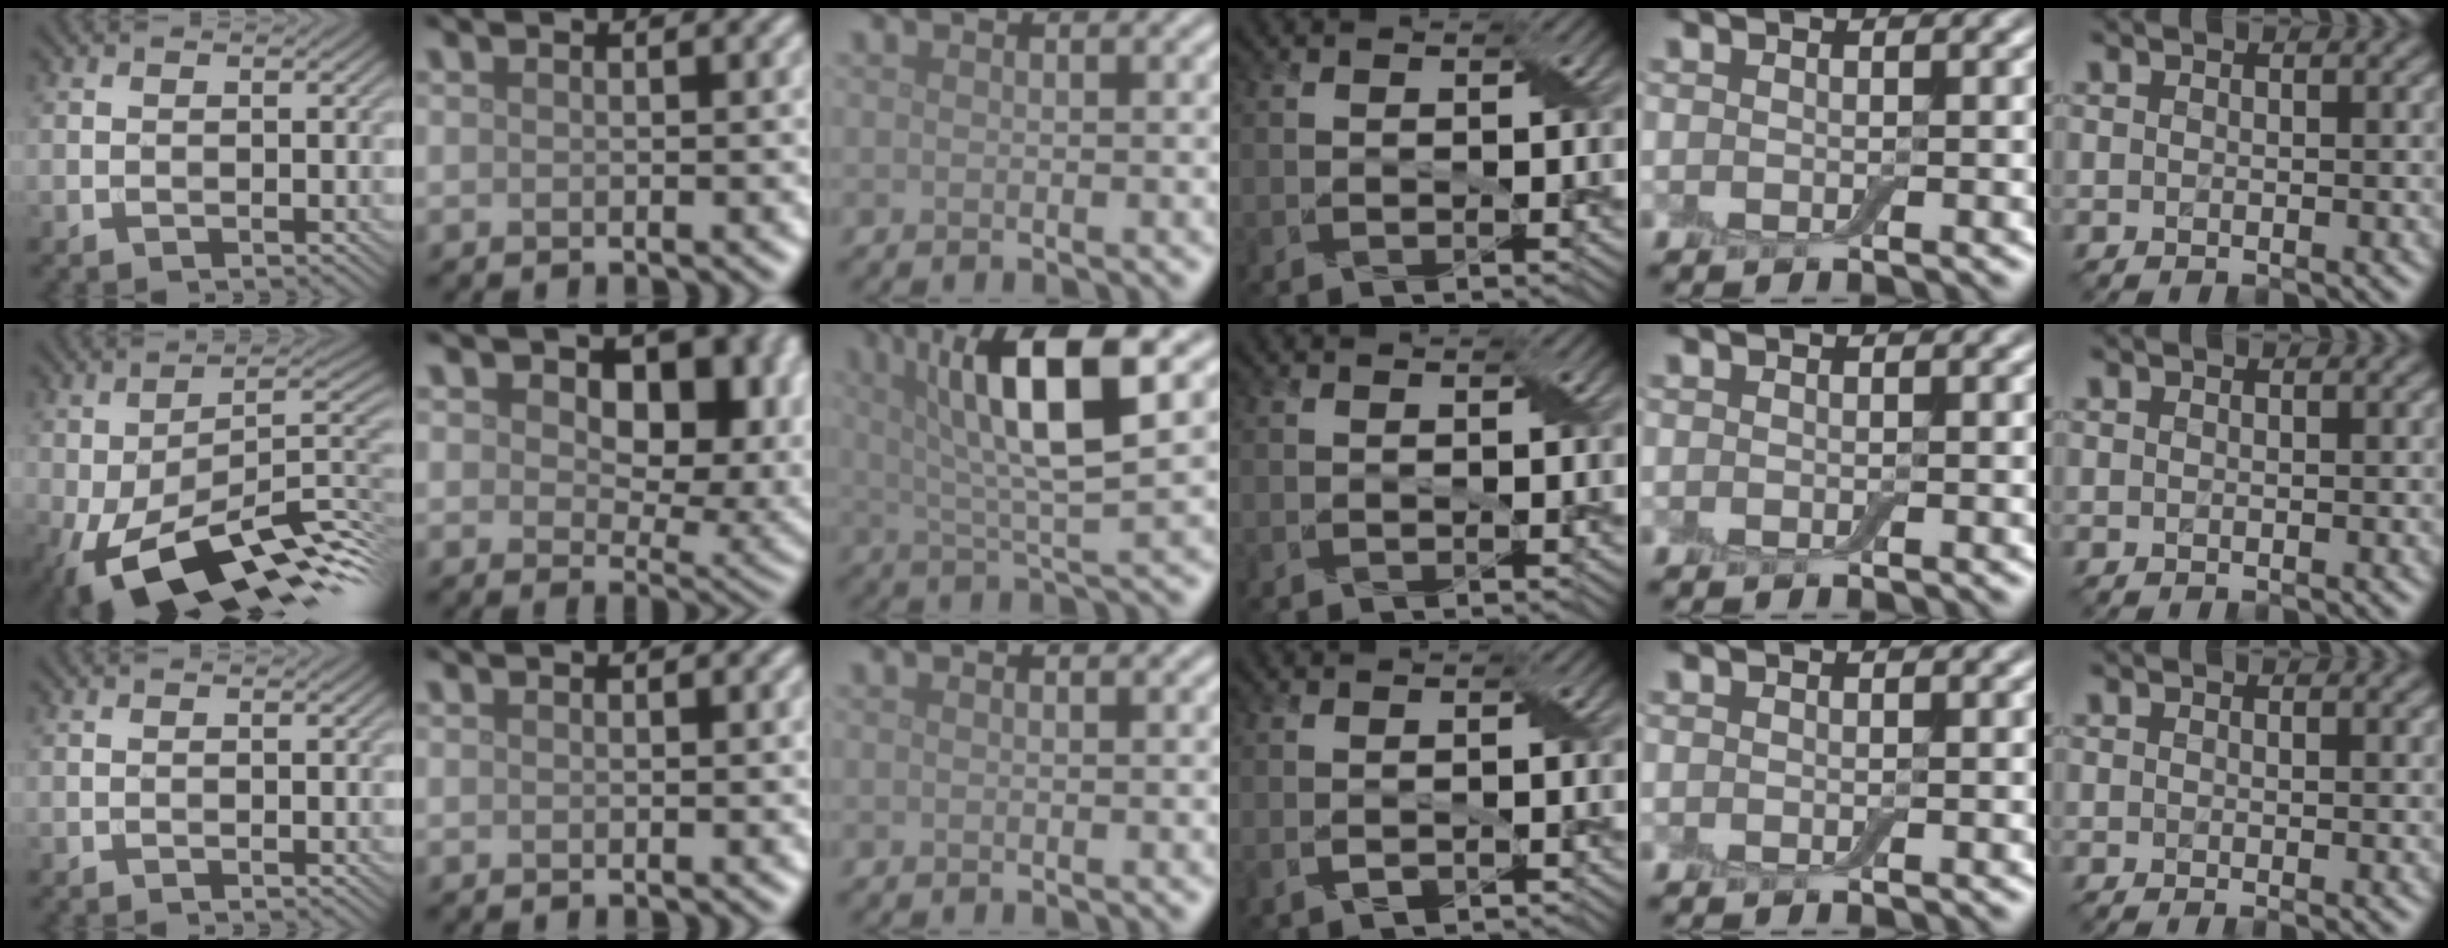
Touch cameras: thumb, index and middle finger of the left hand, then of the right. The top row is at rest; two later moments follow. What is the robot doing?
{"motion": "peel", "object": "aluminum foil"}